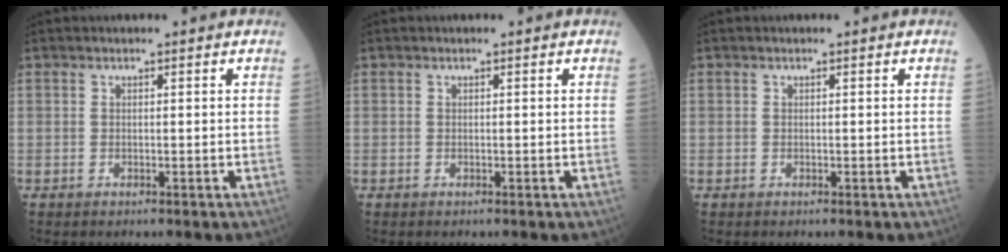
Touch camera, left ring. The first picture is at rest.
{"total": 0.0}
{"total": 0.0}